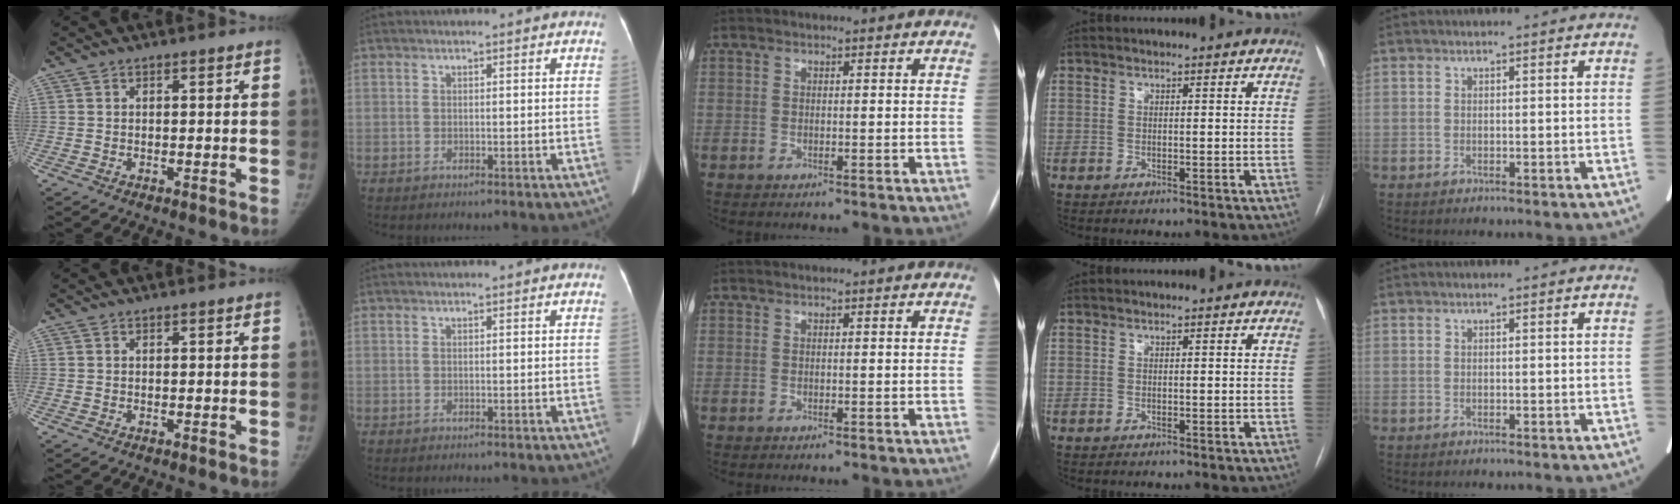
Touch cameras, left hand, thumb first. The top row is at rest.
{}